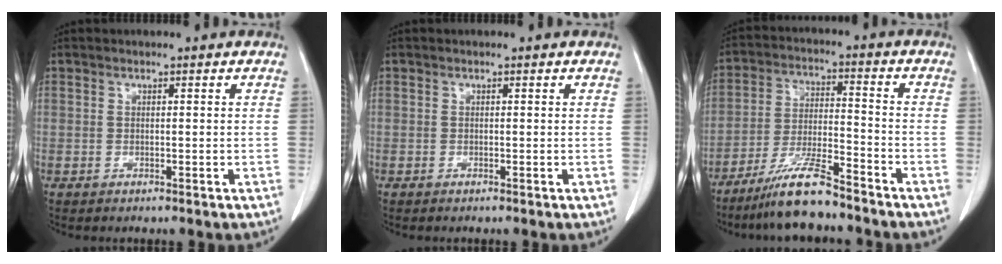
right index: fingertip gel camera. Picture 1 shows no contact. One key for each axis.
{"total": 0.0}
{"total": 9.7, "fx": -7.9, "fy": 0.6, "fz": 5.6, "tx": -0.110, "ty": -0.020, "tz": -0.149}